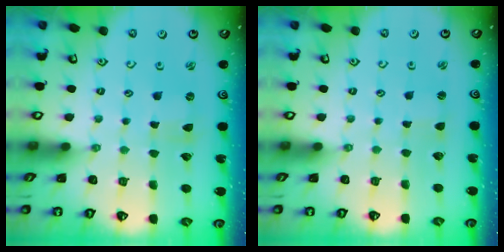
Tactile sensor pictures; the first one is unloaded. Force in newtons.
{"total": 0.7, "press": 0.7, "slide": 0.2}